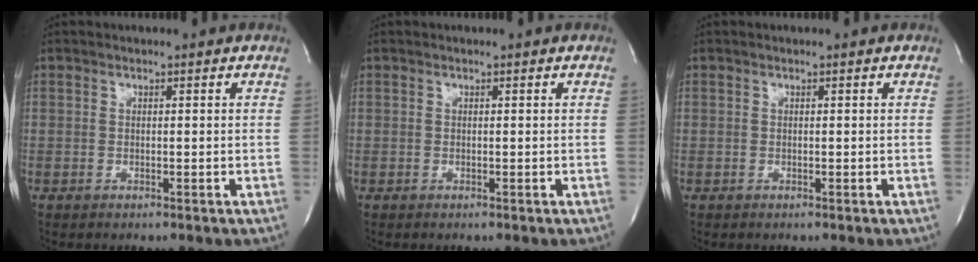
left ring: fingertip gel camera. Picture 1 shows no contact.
{"total": 0.0}
{"total": 0.0}